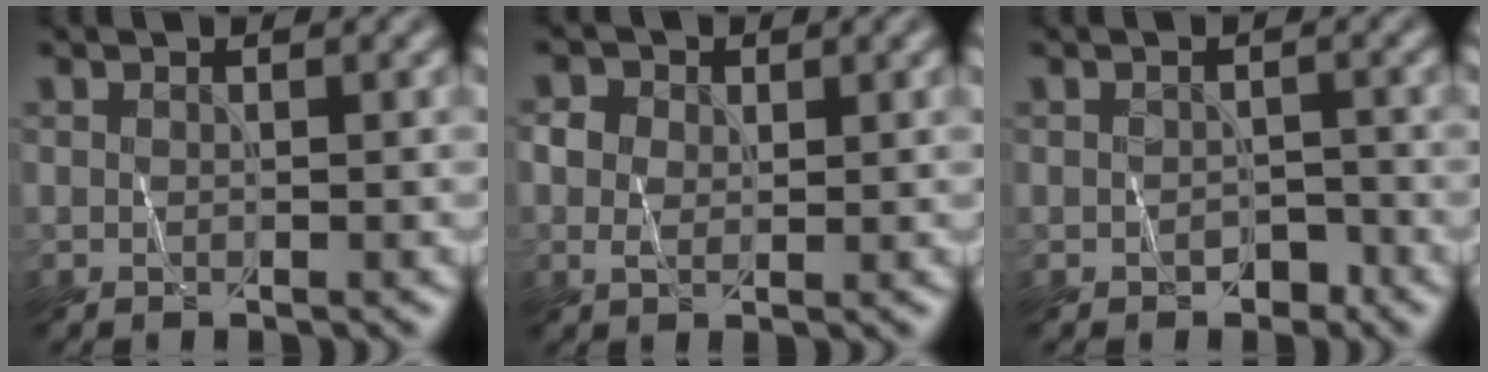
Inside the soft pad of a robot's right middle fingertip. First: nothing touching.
{"total": 2.1, "force": [0.4, 1.6, 1.2], "torque": [-0.026, 0.003, 0.007]}
{"total": 1.4, "force": [-0.7, 0.9, 0.7], "torque": [-0.010, -0.001, -0.012]}